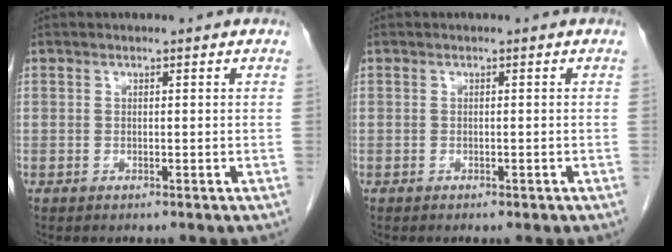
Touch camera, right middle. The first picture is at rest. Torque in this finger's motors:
{"motor_torque": [-0.35, 0.07, -0.02, -0.01]}